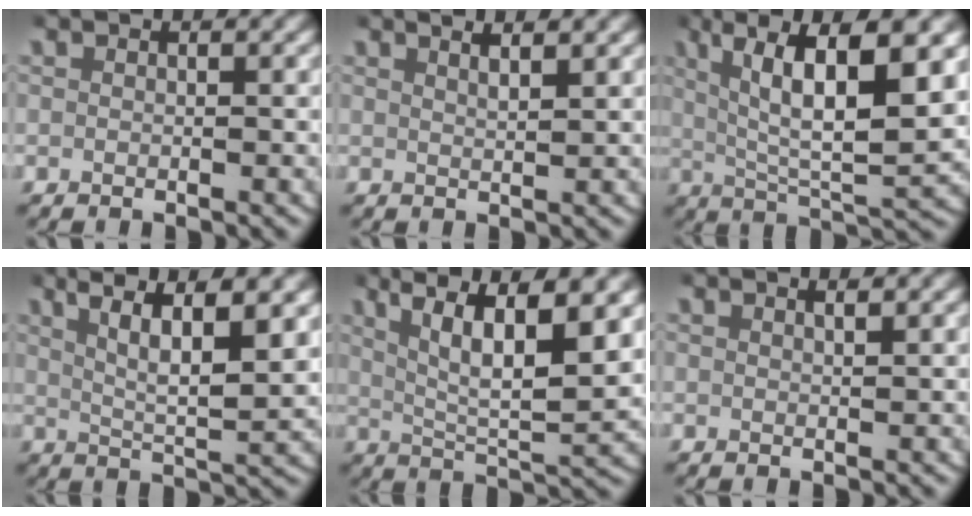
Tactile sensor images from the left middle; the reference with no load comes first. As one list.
[{"total": 3.0, "force": [2.2, 0.7, 1.9], "torque": [-0.022, 0.004, 0.035]}, {"total": 10.4, "force": [3.6, 3.7, 9.1], "torque": [-0.140, 0.011, 0.058]}, {"total": 7.5, "force": [3.6, 2.6, 6.0], "torque": [-0.087, 0.004, 0.054]}, {"total": 9.1, "force": [3.6, 3.5, 7.6], "torque": [-0.116, 0.000, 0.056]}, {"total": 0.9, "force": [0.6, 0.0, 0.6], "torque": [-0.007, 0.001, 0.011]}]